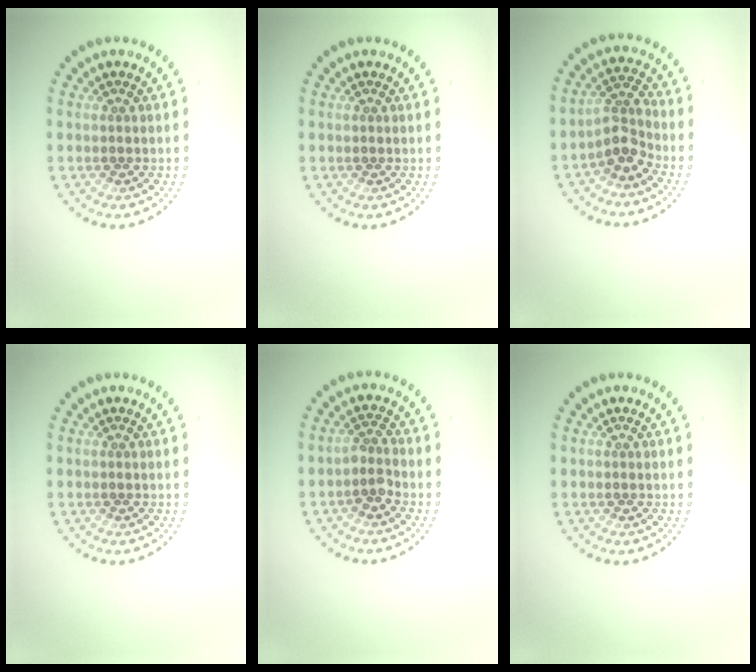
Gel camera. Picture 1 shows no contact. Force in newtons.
{"total": 0.0}
{"total": 2.8, "press": 2.2, "slide": 1.7}
{"total": 0.0}
{"total": 1.8, "press": 1.3, "slide": 1.2}
{"total": 0.0}